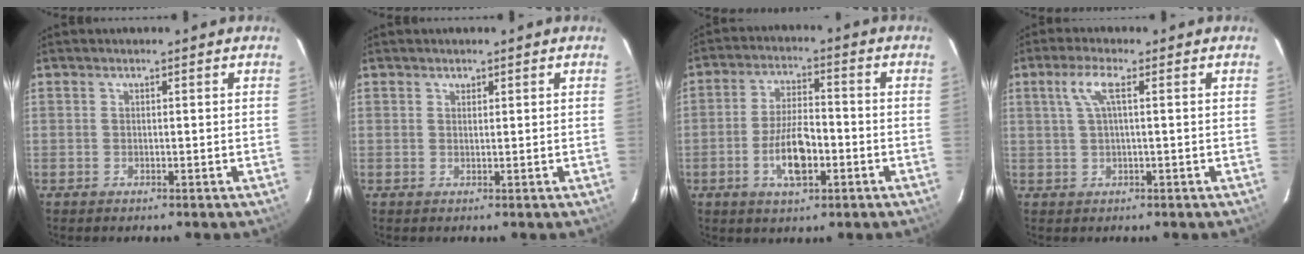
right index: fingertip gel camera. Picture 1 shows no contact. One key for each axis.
{"total": 0.6, "fx": 0.4, "fy": 0.4, "fz": 0.0, "tx": 0.001, "ty": 0.002, "tz": 0.006}
{"total": 8.7, "fx": -3.1, "fy": 3.4, "fz": 7.3, "tx": -0.145, "ty": 0.003, "tz": -0.053}
{"total": 3.8, "fx": 0.9, "fy": 0.2, "fz": 3.7, "tx": -0.079, "ty": 0.005, "tz": 0.019}